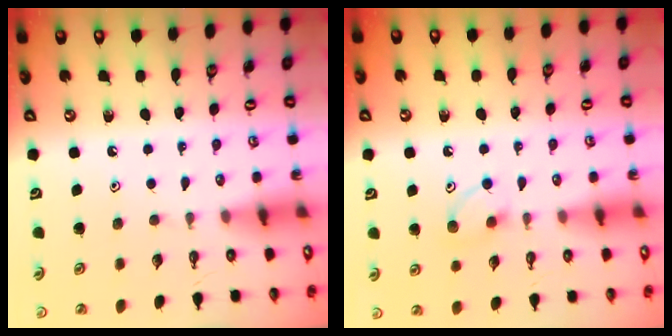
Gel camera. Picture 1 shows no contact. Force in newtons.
{"total": 6.1, "press": 6.0, "slide": 0.9}